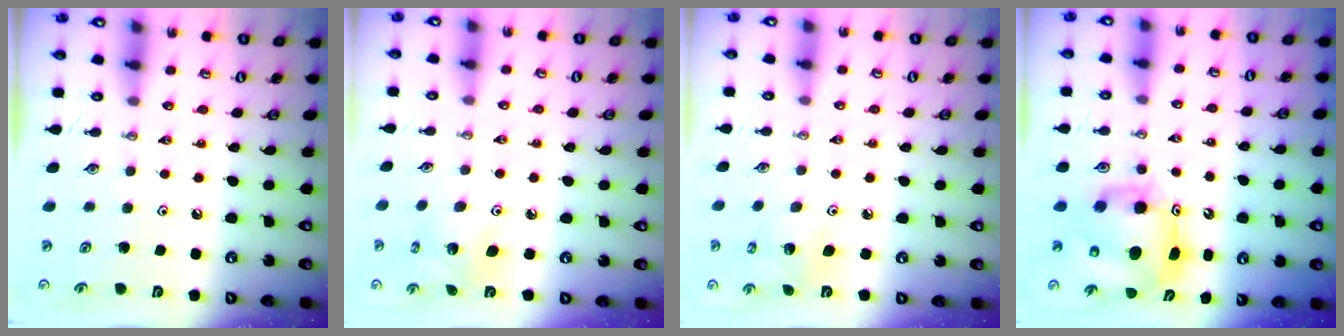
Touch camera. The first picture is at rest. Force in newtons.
{"total": 4.2, "press": 4.2, "slide": 0.3}
{"total": 2.9, "press": 2.9, "slide": 0.2}
{"total": 10.8, "press": 10.8, "slide": 0.9}